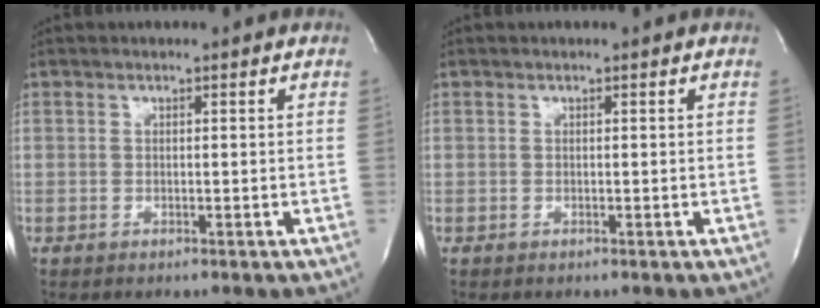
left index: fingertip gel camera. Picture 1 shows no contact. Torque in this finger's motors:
{"motor_torque": [-0.01, 0.01, 0.00, 0.00]}